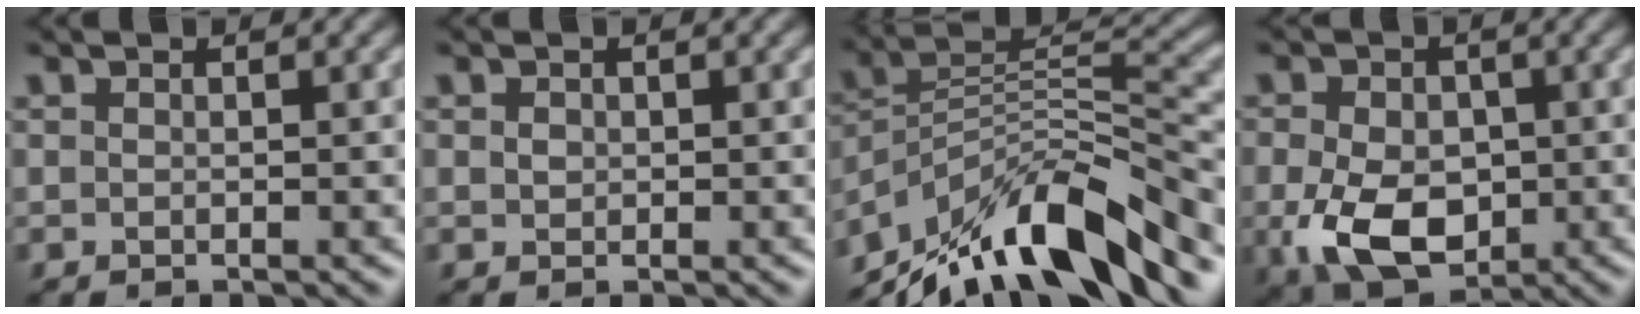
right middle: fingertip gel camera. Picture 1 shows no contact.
{"total": 0.6, "force": [0.1, 0.5, 0.3], "torque": [-0.007, 0.000, 0.002]}
{"total": 12.0, "force": [-8.9, 3.6, 7.2], "torque": [-0.122, 0.017, -0.167]}
{"total": 8.1, "force": [-1.6, 5.5, 5.7], "torque": [-0.118, -0.016, -0.030]}